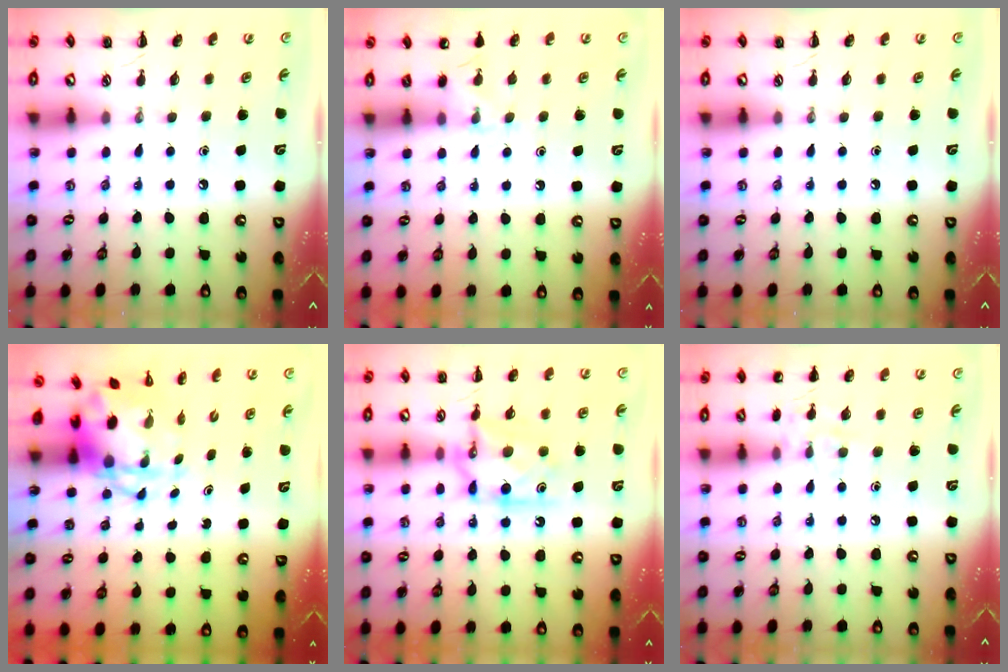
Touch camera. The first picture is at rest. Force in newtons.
{"total": 5.8, "press": 5.5, "slide": 1.7}
{"total": 0.0}
{"total": 4.4, "press": 4.3, "slide": 1.1}
{"total": 11.2, "press": 11.1, "slide": 0.4}
{"total": 7.7, "press": 7.4, "slide": 1.9}